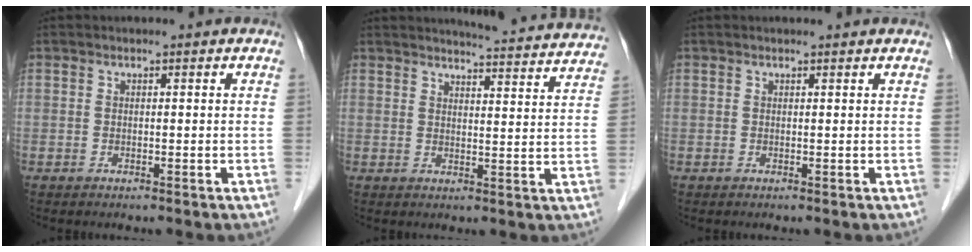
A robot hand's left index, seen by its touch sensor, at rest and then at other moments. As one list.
[{"total": 14.9, "force": [14.5, 0.6, 3.4], "torque": [-0.037, -0.042, 0.155]}, {"total": 1.7, "force": [1.7, 0.1, 0.4], "torque": [-0.011, 0.008, 0.016]}]